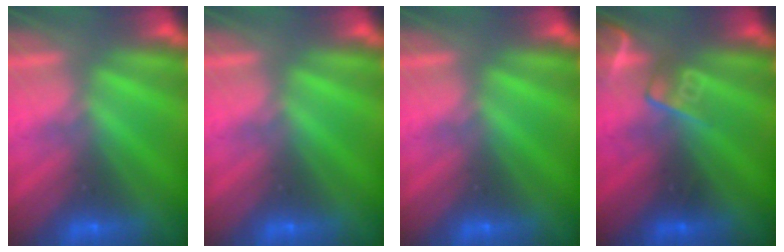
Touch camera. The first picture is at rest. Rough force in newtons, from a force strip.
{"total": 0.0}
{"total": 0.0}
{"total": 2.7}